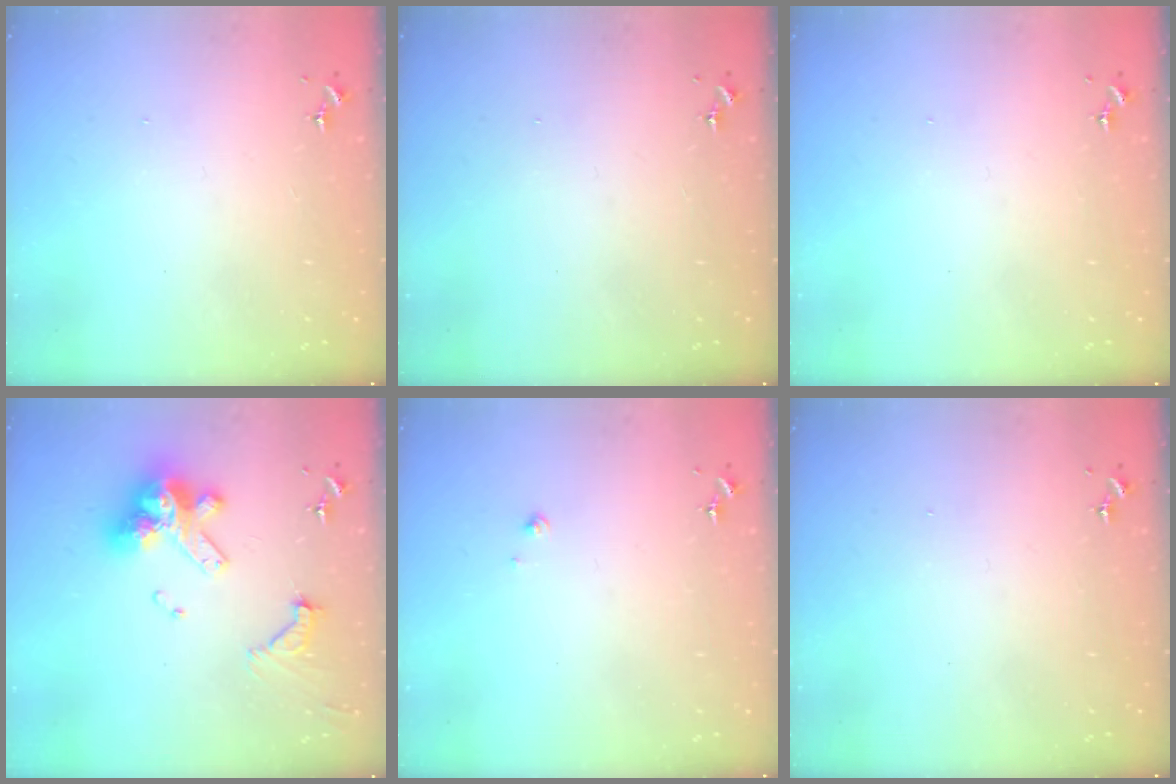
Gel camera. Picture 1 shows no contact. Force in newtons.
{"total": 0.0}
{"total": 0.0}
{"total": 15.0, "press": 14.8, "slide": 2.2}
{"total": 2.1, "press": 2.1, "slide": 0.2}
{"total": 0.0}